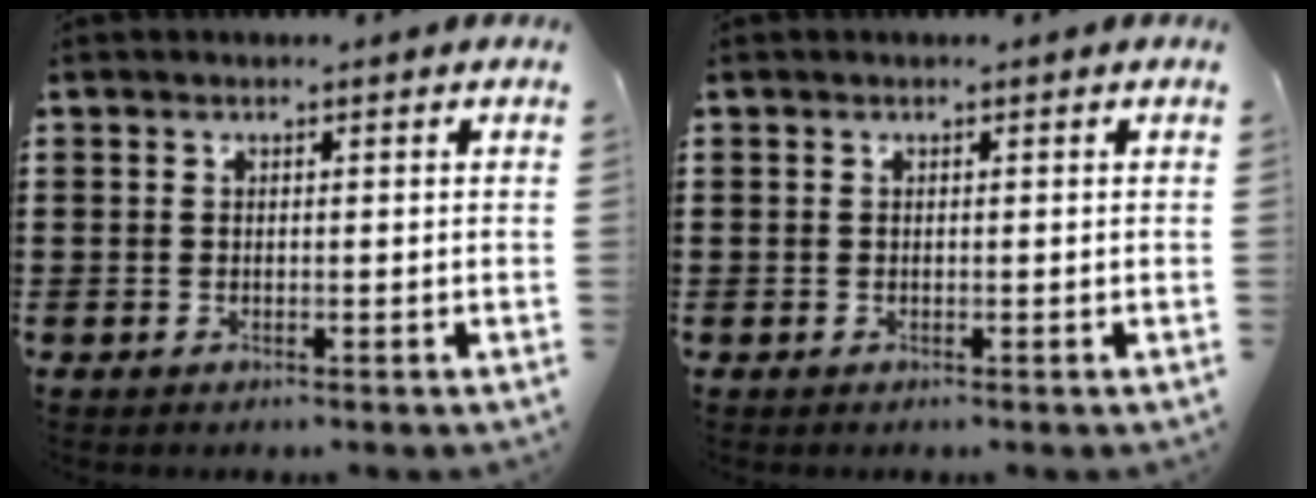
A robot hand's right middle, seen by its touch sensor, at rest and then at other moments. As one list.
[{"total": 0.0}]